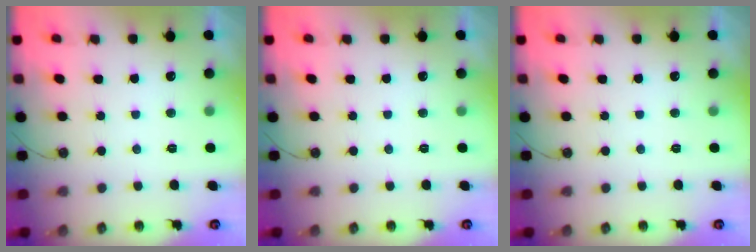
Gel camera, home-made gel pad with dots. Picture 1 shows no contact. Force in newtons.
{"total": 0.0}
{"total": 0.0}